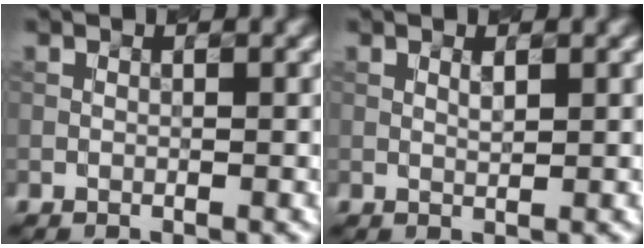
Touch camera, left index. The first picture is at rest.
{"total": 0.7, "force": [0.4, 0.1, 0.6], "torque": [-0.012, 0.000, 0.008]}